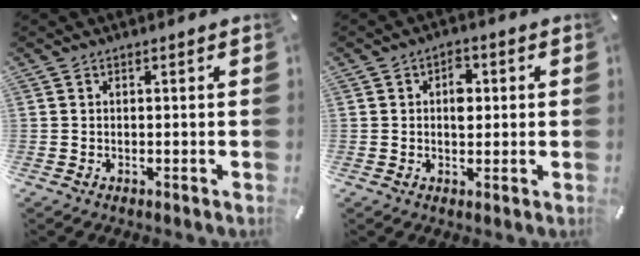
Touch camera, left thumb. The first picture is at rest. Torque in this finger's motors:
{"motor_torque": [0.05, 0.00, 0.49, -0.20, 0.11]}